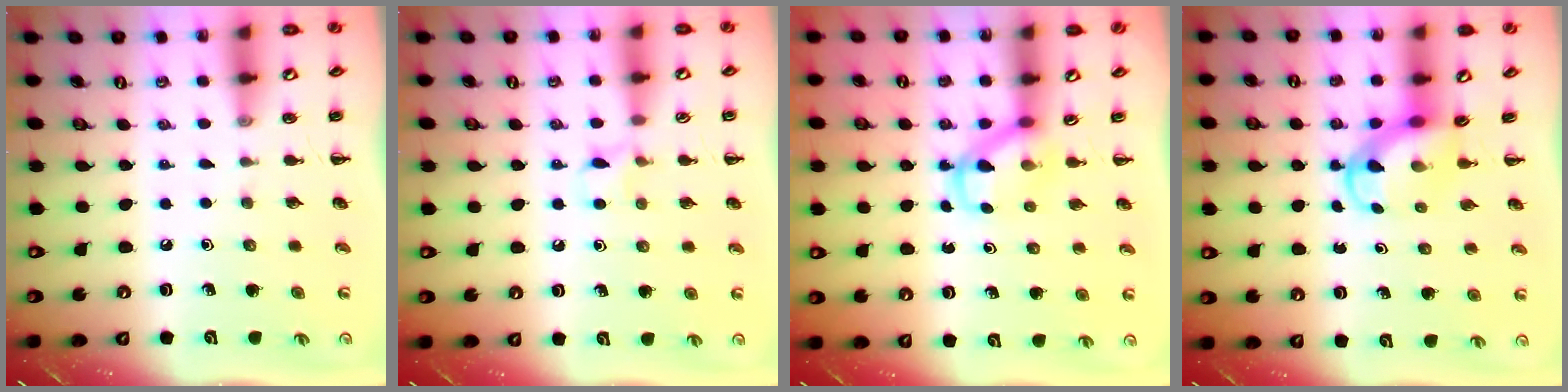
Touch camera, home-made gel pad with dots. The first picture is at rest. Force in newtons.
{"total": 6.2, "press": 5.9, "slide": 1.9}
{"total": 3.9, "press": 3.9, "slide": 0.7}
{"total": 3.8, "press": 3.7, "slide": 0.8}